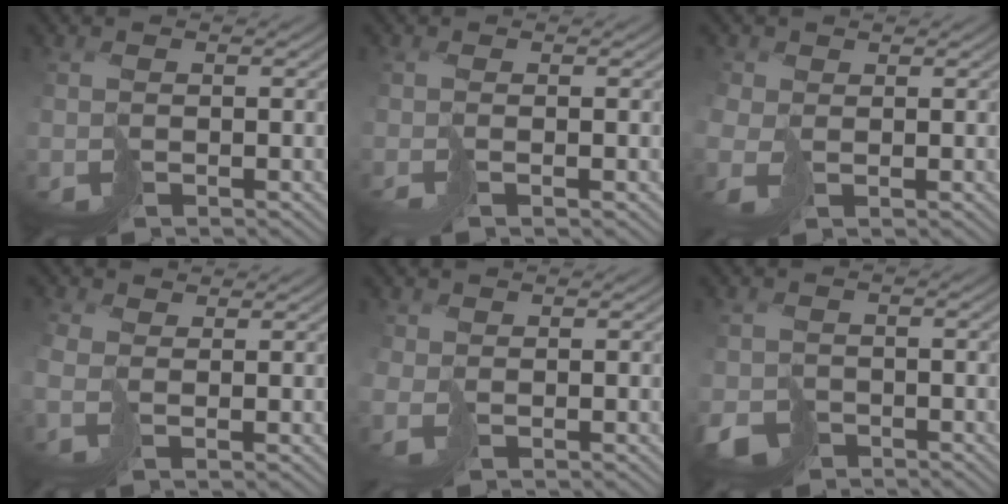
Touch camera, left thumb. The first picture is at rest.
{"total": 1.3, "force": [-0.4, 0.0, 1.3], "torque": [-0.025, 0.001, -0.017]}
{"total": 2.9, "force": [-0.2, 2.2, 1.9], "torque": [-0.067, -0.006, -0.005]}
{"total": 2.7, "force": [0.6, 1.6, 2.1], "torque": [-0.072, 0.001, 0.008]}
{"total": 1.4, "force": [0.1, 1.0, 0.9], "torque": [-0.035, -0.009, 0.002]}
{"total": 3.0, "force": [-2.3, 1.9, 0.7], "torque": [-0.011, -0.008, -0.047]}